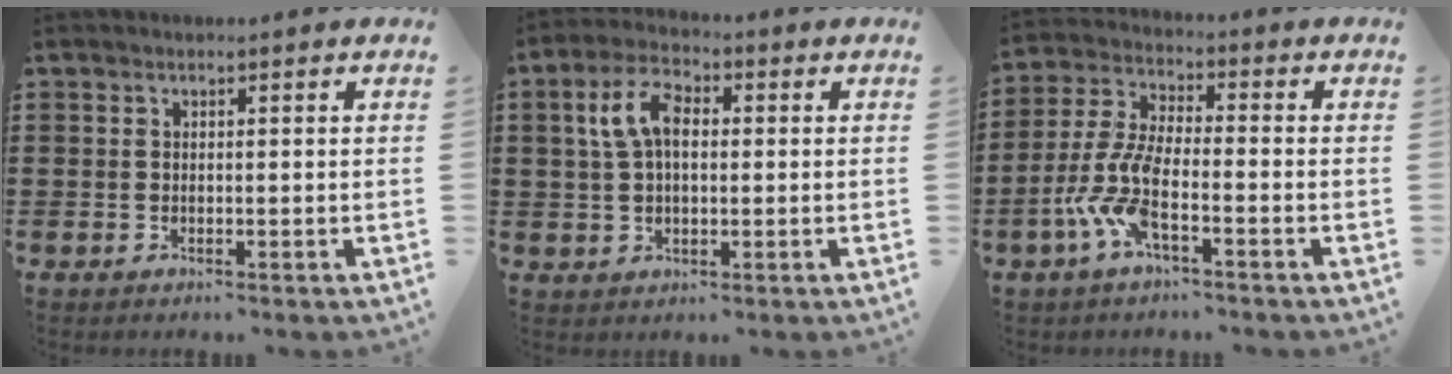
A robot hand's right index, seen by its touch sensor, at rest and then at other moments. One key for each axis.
{"total": 6.7, "fx": 1.2, "fy": 3.6, "fz": 5.5, "tx": -0.122, "ty": 0.012, "tz": 0.017}
{"total": 8.4, "fx": -4.1, "fy": 2.2, "fz": 7.0, "tx": -0.179, "ty": -0.014, "tz": -0.086}